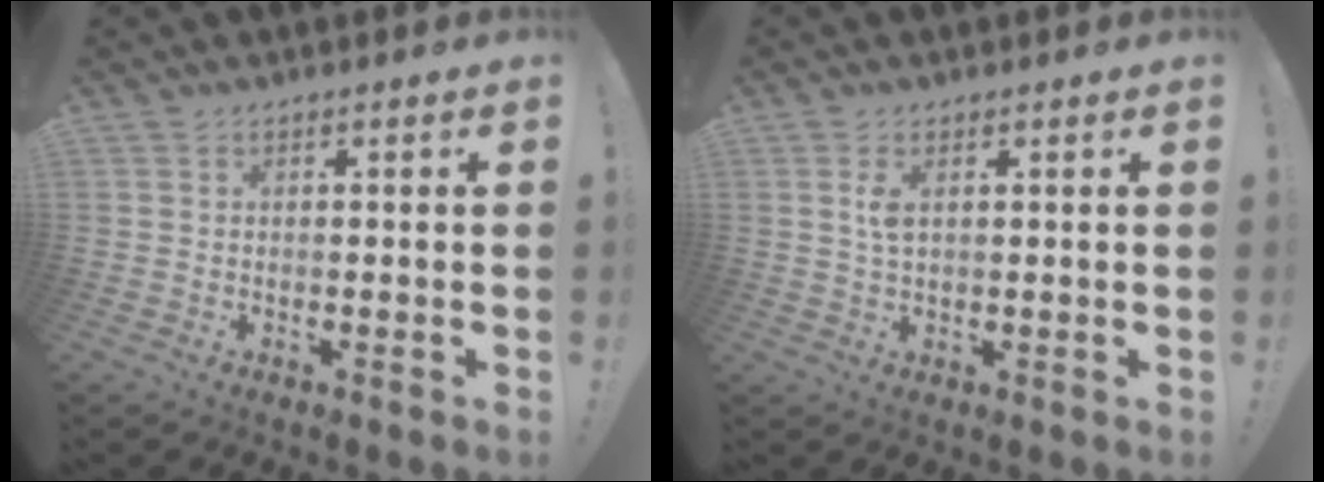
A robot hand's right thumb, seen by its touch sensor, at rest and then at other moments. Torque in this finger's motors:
{"motor_torque": [-0.02, 0.07, 0.21, 0.23, 0.04]}